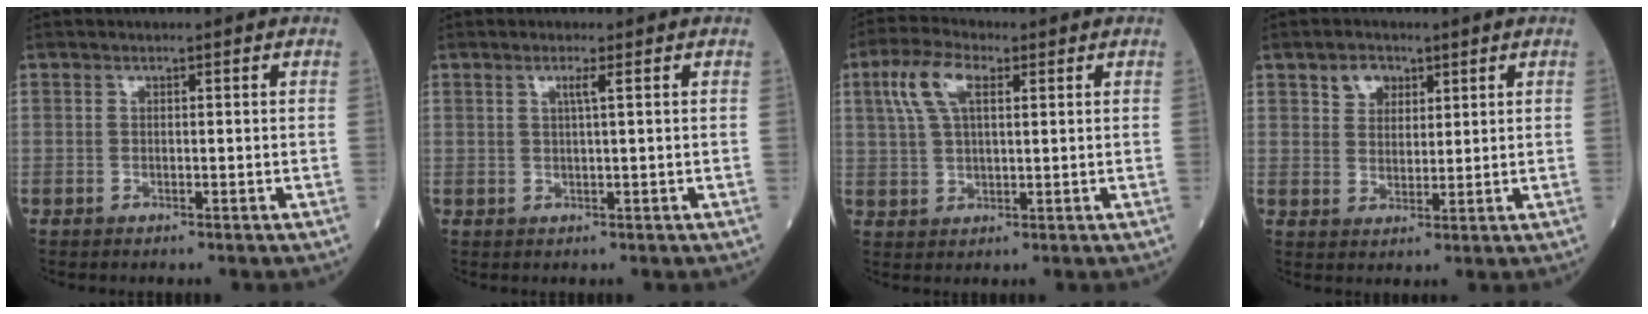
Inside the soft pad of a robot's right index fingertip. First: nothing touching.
{"total": 1.5, "force": [0.6, -0.3, 1.4], "torque": [-0.028, -0.002, 0.012]}
{"total": 7.2, "force": [2.9, 2.9, 6.0], "torque": [-0.135, 0.020, 0.056]}
{"total": 4.1, "force": [2.3, 2.9, 1.7], "torque": [-0.030, 0.007, 0.043]}